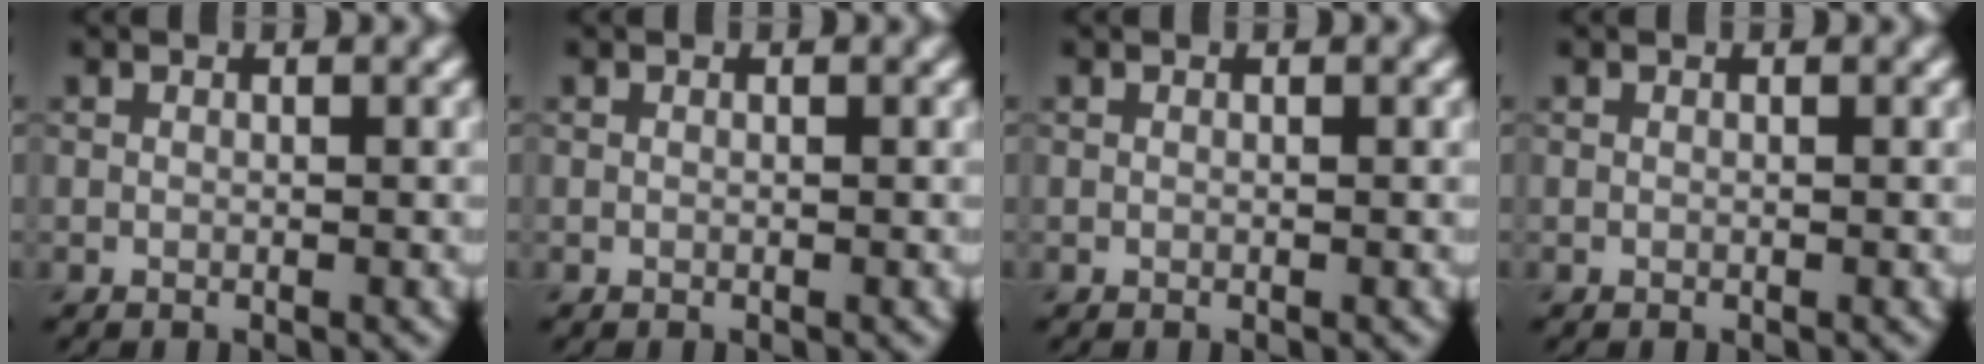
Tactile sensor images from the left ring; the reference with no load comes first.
{"total": 0.0}
{"total": 0.0}
{"total": 0.0}